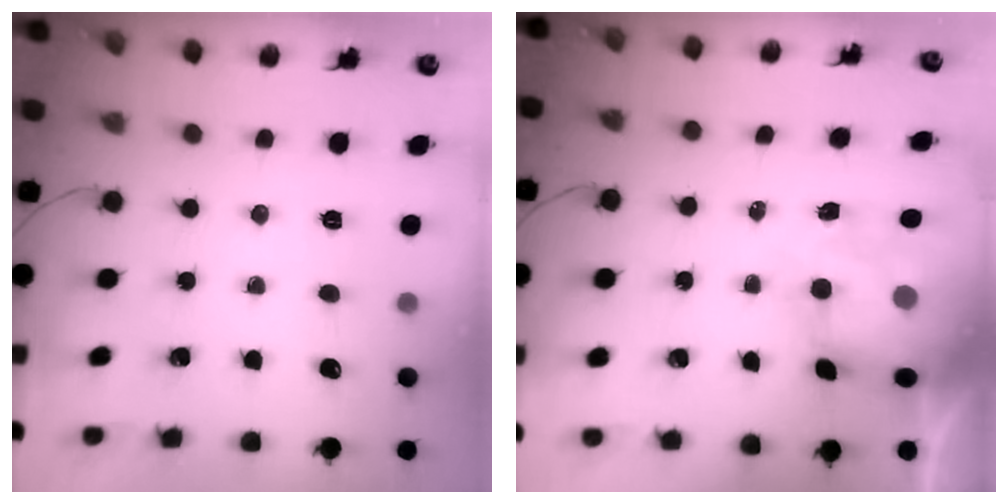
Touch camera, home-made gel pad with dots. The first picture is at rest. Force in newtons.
{"total": 7.8, "press": 7.6, "slide": 1.7}